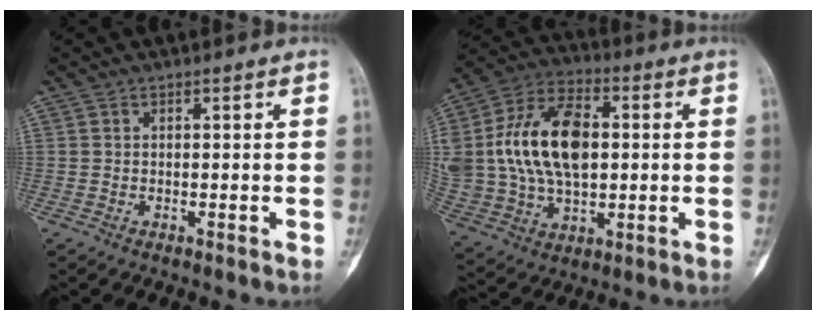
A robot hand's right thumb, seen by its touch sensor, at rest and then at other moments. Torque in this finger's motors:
{"motor_torque": [0.36, 2.59, 1.76, 0.37, 0.24]}